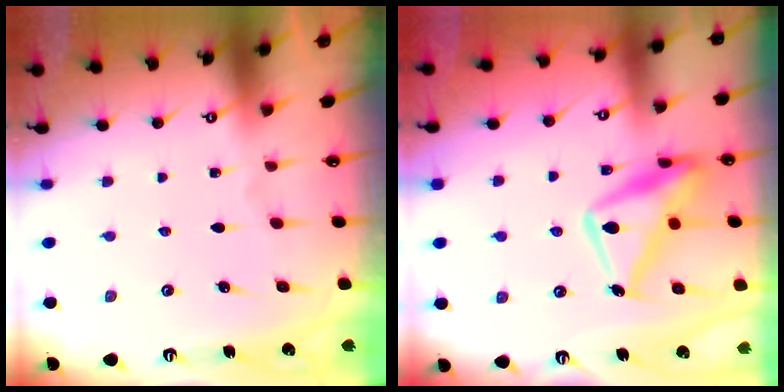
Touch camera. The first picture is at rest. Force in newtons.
{"total": 16.3, "press": 16.2, "slide": 1.4}